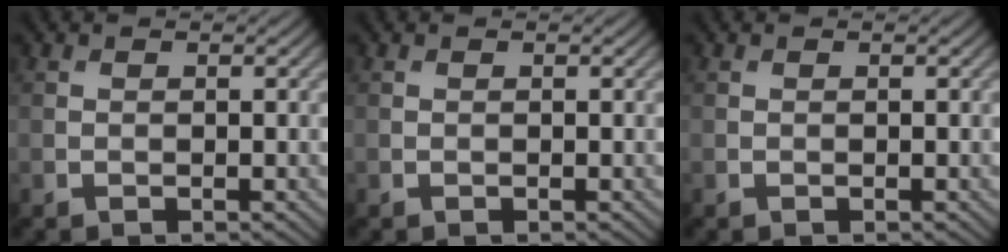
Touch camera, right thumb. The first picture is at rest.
{"total": 0.0}
{"total": 0.0}